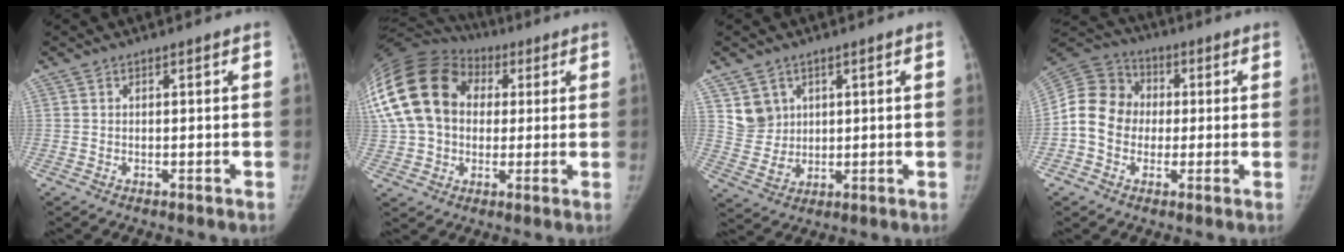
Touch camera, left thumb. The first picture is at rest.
{"total": 25.6, "force": [5.1, 19.4, 16.0], "torque": [-0.361, 0.064, 0.098]}
{"total": 6.3, "force": [2.5, 5.5, 1.6], "torque": [-0.006, -0.021, 0.060]}
{"total": 12.3, "force": [-0.5, 10.6, 6.2], "torque": [-0.103, 0.030, -0.021]}